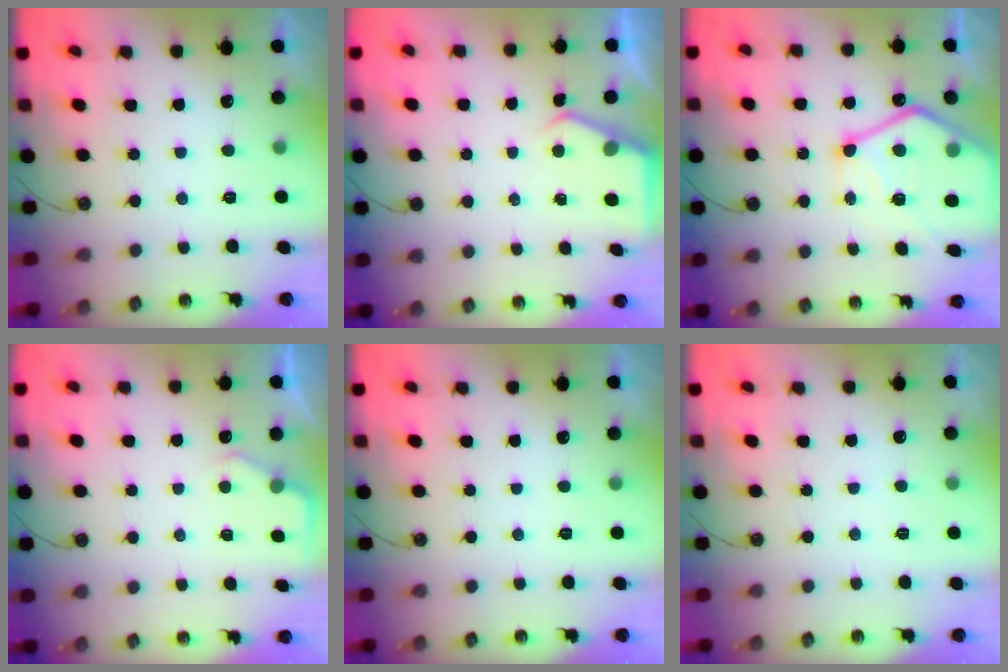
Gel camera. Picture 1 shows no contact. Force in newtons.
{"total": 3.4, "press": 3.4, "slide": 0.5}
{"total": 16.4, "press": 16.4, "slide": 1.0}
{"total": 3.3, "press": 3.3, "slide": 0.4}
{"total": 0.0}
{"total": 1.9, "press": 1.9, "slide": 0.3}